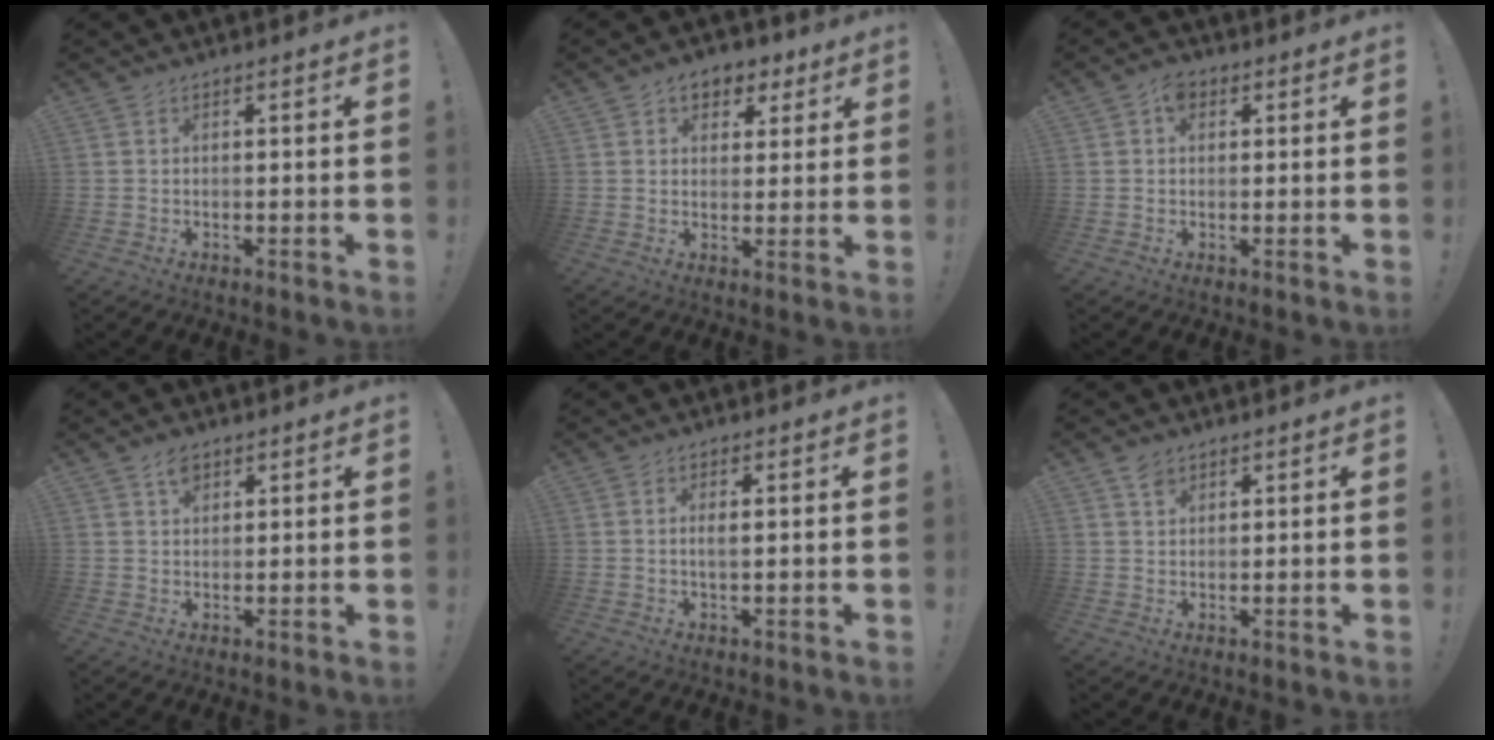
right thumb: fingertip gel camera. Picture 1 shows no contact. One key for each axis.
{"total": 6.8, "fx": 3.4, "fy": 5.1, "fz": 2.9, "tx": -0.026, "ty": -0.012, "tz": 0.062}
{"total": 4.7, "fx": 1.6, "fy": 3.4, "fz": 2.8, "tx": -0.045, "ty": 0.004, "tz": 0.030}
{"total": 3.2, "fx": 2.0, "fy": 2.0, "fz": 1.4, "tx": -0.017, "ty": -0.005, "tz": 0.034}
{"total": 2.1, "fx": 0.2, "fy": 0.5, "fz": 2.0, "tx": -0.029, "ty": -0.004, "tz": -0.001}
{"total": 2.7, "fx": 1.9, "fy": 1.8, "fz": 0.9, "tx": -0.011, "ty": -0.007, "tz": 0.034}